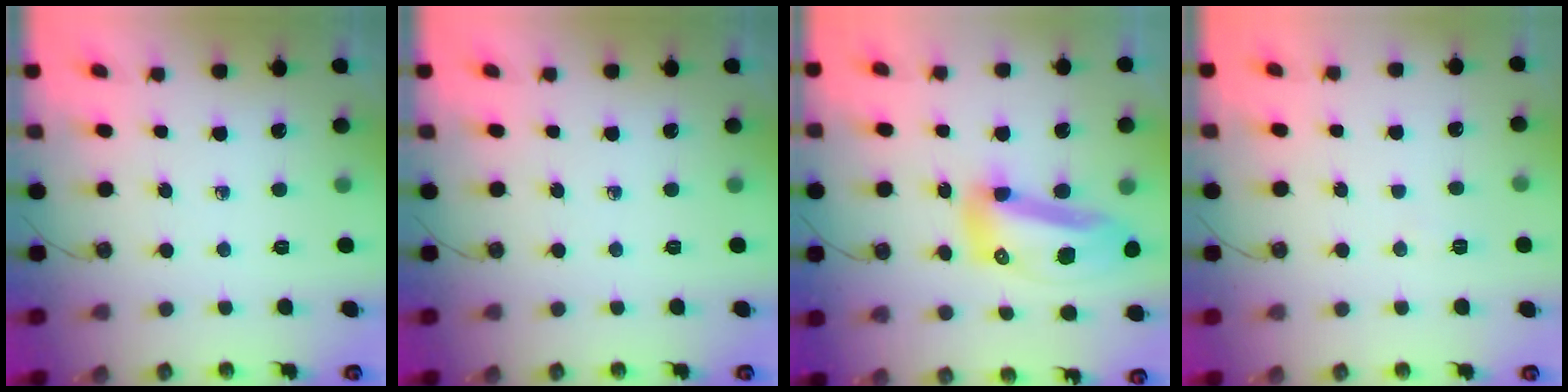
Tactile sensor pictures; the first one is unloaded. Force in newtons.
{"total": 0.0}
{"total": 13.3, "press": 13.2, "slide": 1.4}
{"total": 3.9, "press": 3.8, "slide": 1.0}